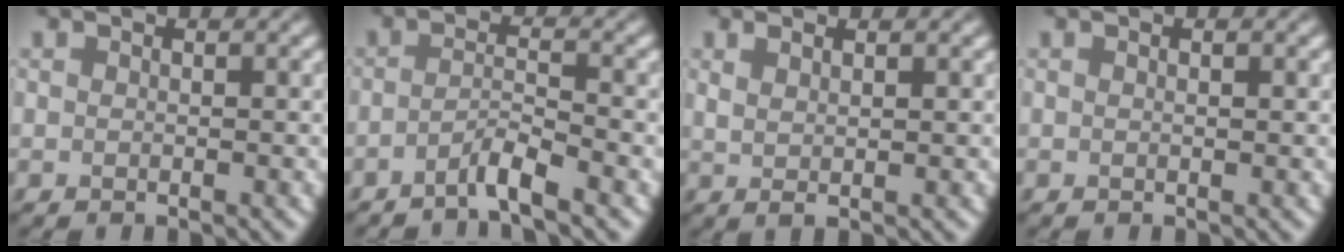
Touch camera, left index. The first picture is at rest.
{"total": 2.6, "force": [-2.1, 0.0, 1.6], "torque": [-0.024, 0.007, -0.051]}
{"total": 1.4, "force": [0.8, 0.4, 1.1], "torque": [-0.019, -0.003, 0.011]}
{"total": 0.5, "force": [0.1, 0.0, 0.5], "torque": [-0.010, 0.002, -0.001]}